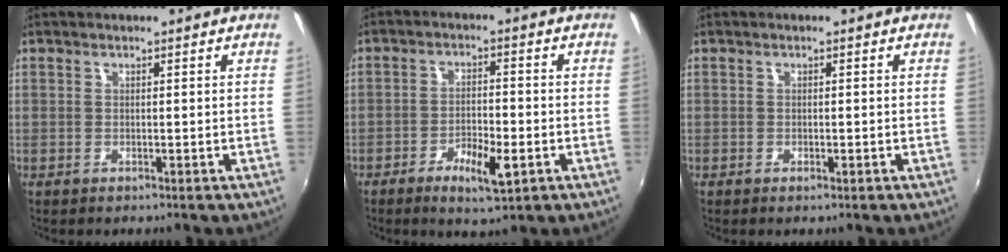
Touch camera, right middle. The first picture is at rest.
{"total": 6.8, "force": [-3.4, 2.2, 5.5], "torque": [-0.114, -0.006, -0.055]}
{"total": 0.6, "force": [-0.4, 0.3, 0.4], "torque": [-0.006, -0.002, -0.007]}